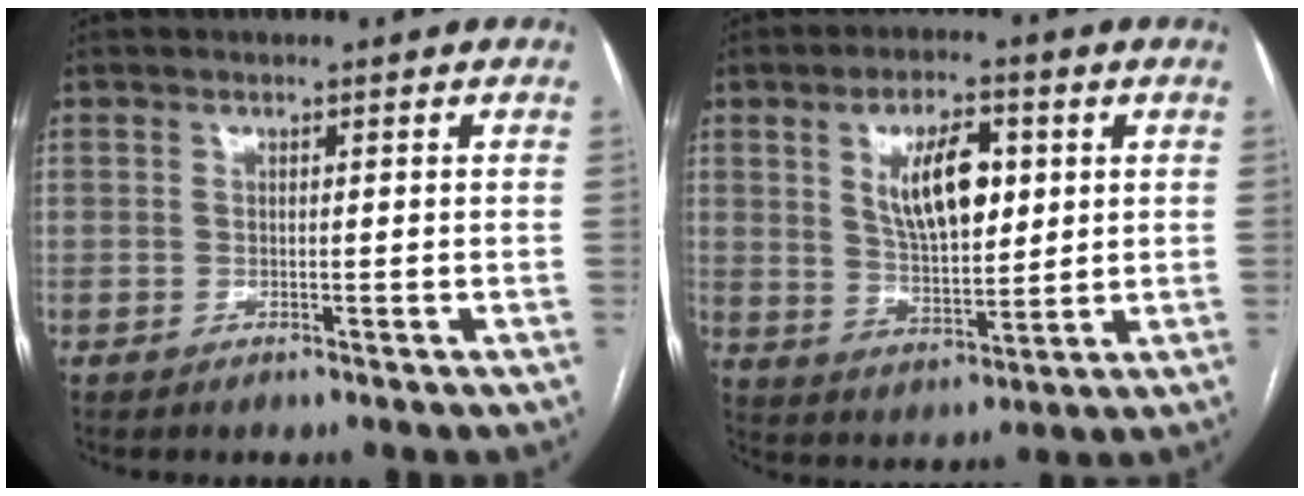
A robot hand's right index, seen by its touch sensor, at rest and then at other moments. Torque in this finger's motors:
{"motor_torque": [0.47, 0.18, 0.56, 0.08]}